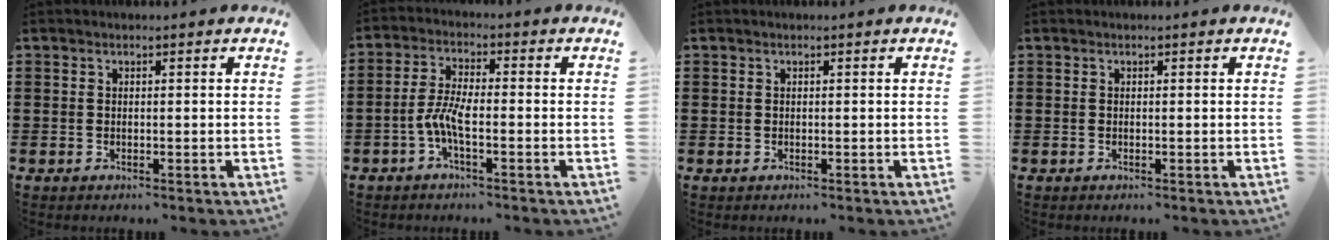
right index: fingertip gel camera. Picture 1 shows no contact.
{"total": 4.9, "force": [-1.8, 1.2, 4.3], "torque": [-0.110, -0.008, -0.044]}
{"total": 0.0}
{"total": 0.0}